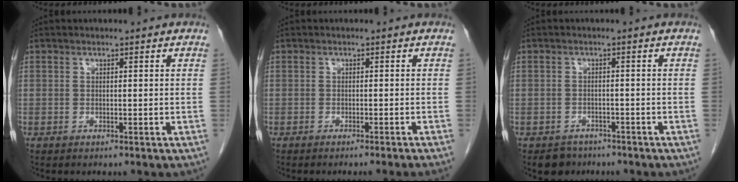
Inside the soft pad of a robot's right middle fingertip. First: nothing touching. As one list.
[{"total": 2.7, "force": [-2.1, -1.0, 1.2], "torque": [-0.008, 0.007, -0.031]}, {"total": 3.1, "force": [-2.4, 2.0, 0.2], "torque": [-0.010, 0.004, -0.034]}]